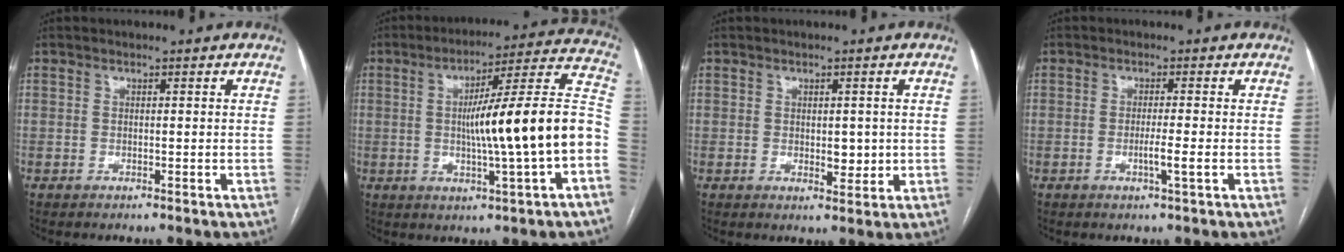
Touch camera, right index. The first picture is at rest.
{"total": 18.4, "force": [-2.3, 0.0, 18.3], "torque": [-0.254, 0.026, -0.035]}
{"total": 3.1, "force": [0.0, 1.7, 2.6], "torque": [-0.033, -0.005, 0.006]}
{"total": 2.7, "force": [-0.8, -0.4, 2.5], "torque": [-0.046, -0.005, -0.015]}